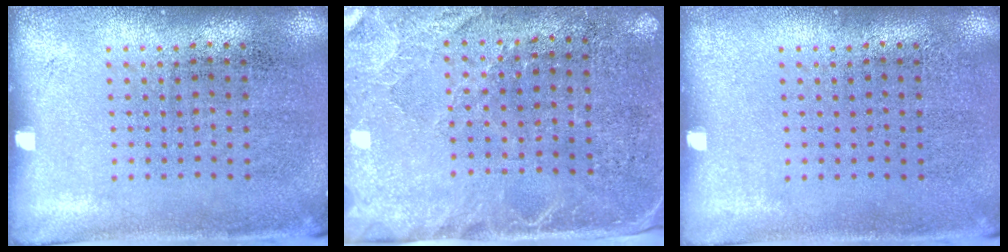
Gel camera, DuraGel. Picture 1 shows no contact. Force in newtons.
{"total": 2.8, "press": 2.4, "slide": 1.3}
{"total": 0.0}